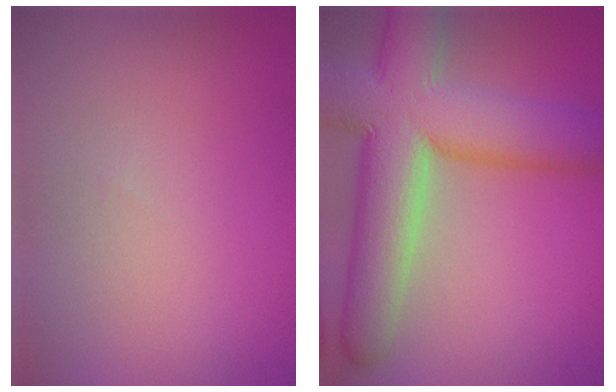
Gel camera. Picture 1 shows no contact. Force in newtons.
{"total": 12.9, "press": 12.8, "slide": 0.8}